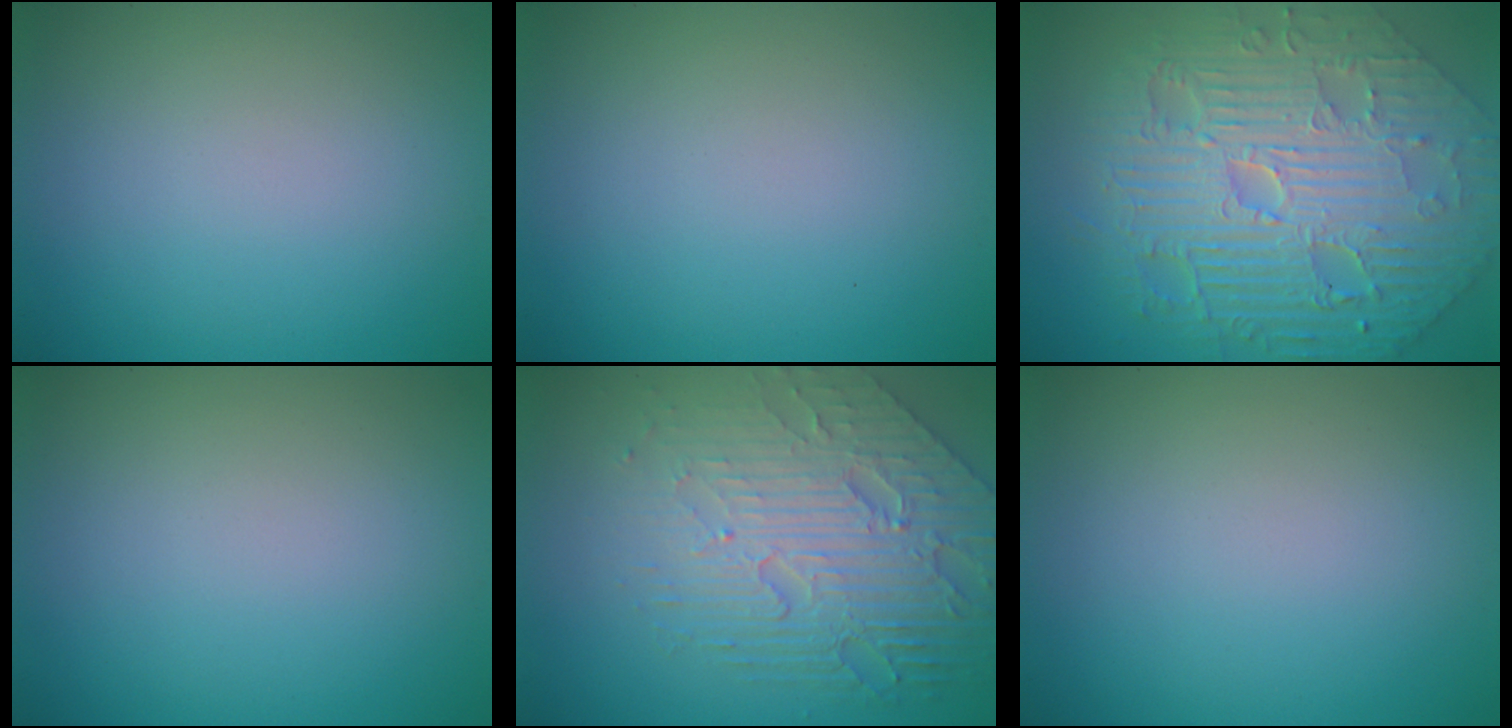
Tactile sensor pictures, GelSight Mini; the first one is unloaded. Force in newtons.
{"total": 0.0}
{"total": 11.6, "press": 7.8, "slide": 8.7}
{"total": 0.0}
{"total": 8.1, "press": 5.6, "slide": 5.9}
{"total": 0.0}